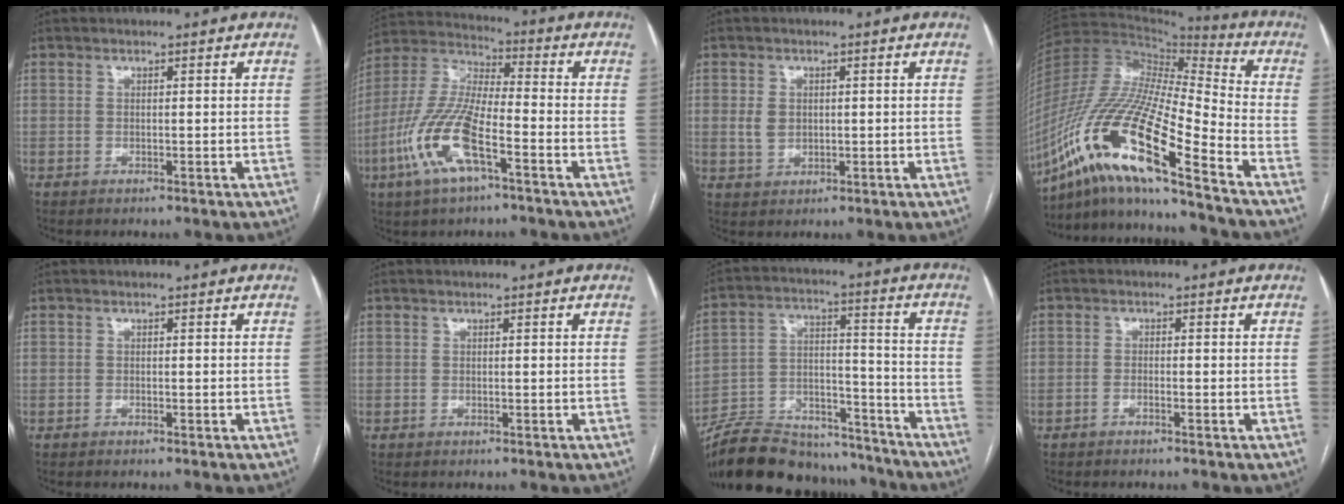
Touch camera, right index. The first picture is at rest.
{"total": 14.0, "force": [-5.9, 3.7, 12.1], "torque": [-0.267, -0.005, -0.114]}
{"total": 3.0, "force": [0.4, 2.4, 1.8], "torque": [-0.037, 0.007, 0.014]}
{"total": 20.7, "force": [-12.8, 0.9, 16.2], "torque": [-0.342, -0.025, -0.240]}
{"total": 0.0}
{"total": 0.0}
{"total": 22.4, "force": [-20.2, 6.8, 7.0], "torque": [-0.146, 0.012, -0.311]}
{"total": 1.0, "force": [-0.8, -0.1, 0.6], "torque": [-0.013, 0.001, -0.016]}